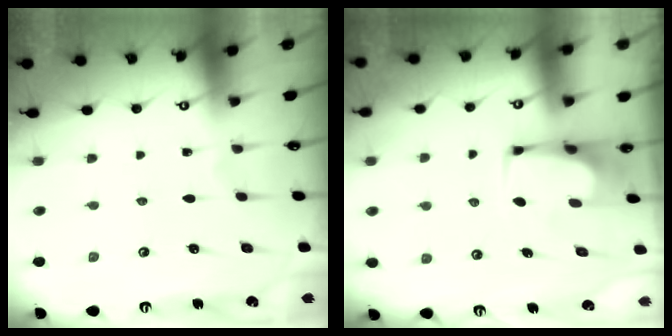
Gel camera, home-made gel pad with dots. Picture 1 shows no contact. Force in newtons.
{"total": 1.5, "press": 1.5, "slide": 0.3}